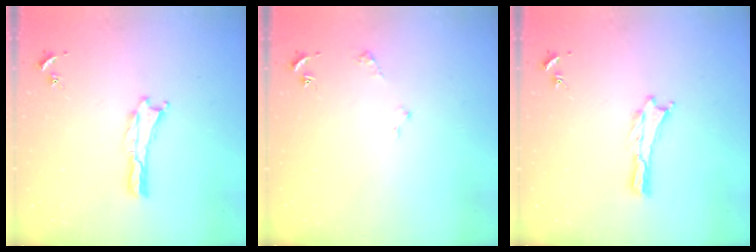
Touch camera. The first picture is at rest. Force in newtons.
{"total": 1.6, "press": 1.6, "slide": 0.2}
{"total": 0.0}